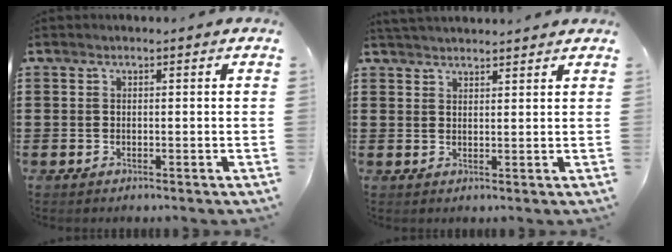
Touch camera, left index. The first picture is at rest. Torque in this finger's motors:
{"motor_torque": [0.06, -0.05, 0.38, 0.10]}